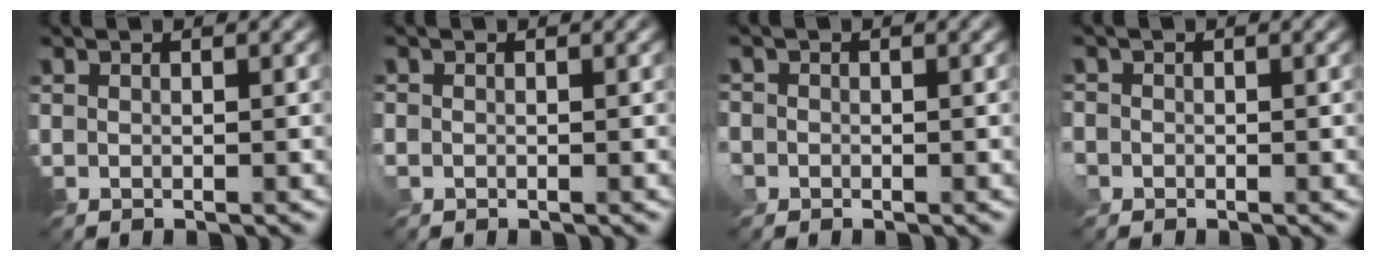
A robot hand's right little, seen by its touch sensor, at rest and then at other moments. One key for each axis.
{"total": 1.2, "fx": -0.1, "fy": 1.1, "fz": 0.4, "tx": -0.012, "ty": 0.000, "tz": -0.004}
{"total": 3.5, "fx": -0.8, "fy": 3.1, "fz": 1.4, "tx": -0.050, "ty": 0.014, "tz": -0.028}
{"total": 3.0, "fx": -0.7, "fy": 2.7, "fz": 1.1, "tx": -0.039, "ty": 0.012, "tz": -0.024}